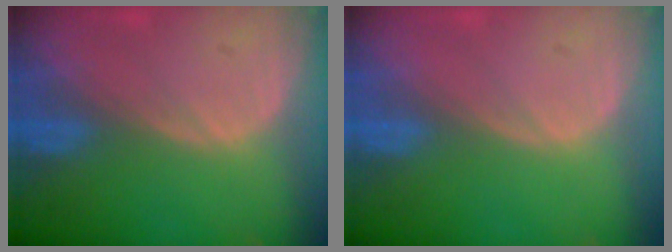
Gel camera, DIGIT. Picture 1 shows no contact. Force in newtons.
{"total": 0.0}